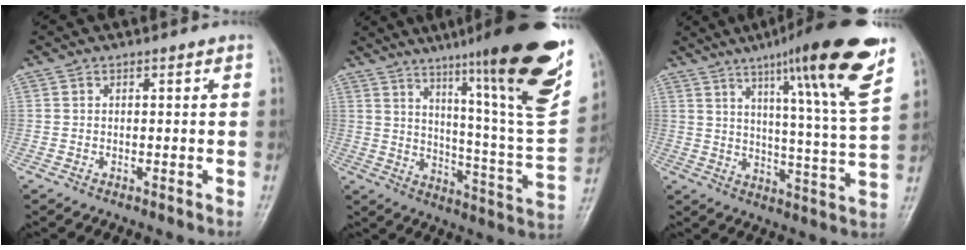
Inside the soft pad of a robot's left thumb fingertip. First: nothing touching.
{"total": 27.5, "force": [17.2, 2.0, 21.3], "torque": [-0.289, -0.085, 0.255]}
{"total": 20.6, "force": [12.2, 1.3, 16.5], "torque": [-0.221, -0.054, 0.174]}